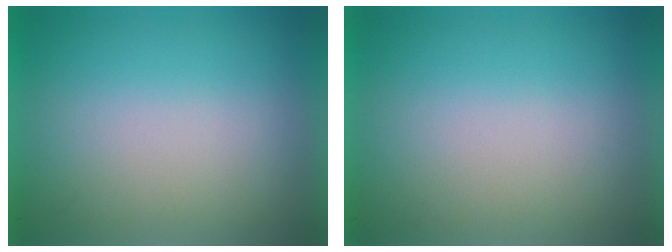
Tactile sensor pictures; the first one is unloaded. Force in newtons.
{"total": 0.0}